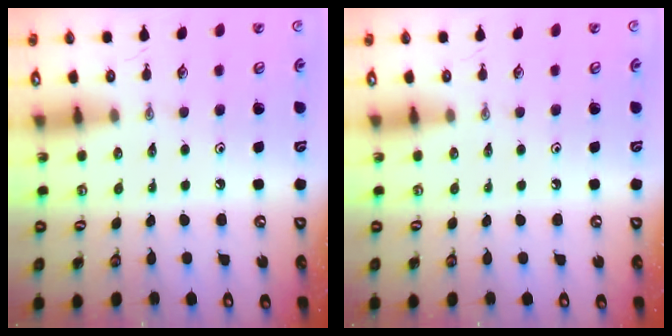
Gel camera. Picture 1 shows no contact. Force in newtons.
{"total": 0.0}